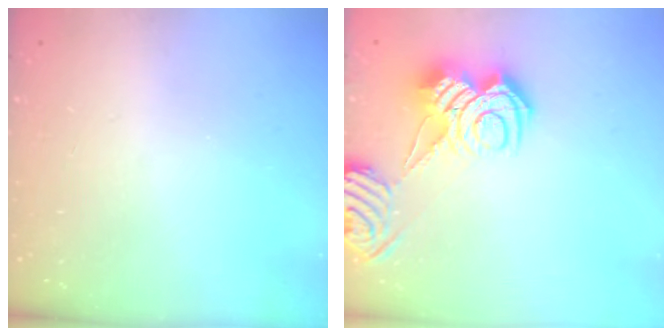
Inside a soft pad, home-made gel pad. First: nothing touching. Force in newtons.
{"total": 10.5, "press": 10.4, "slide": 0.9}